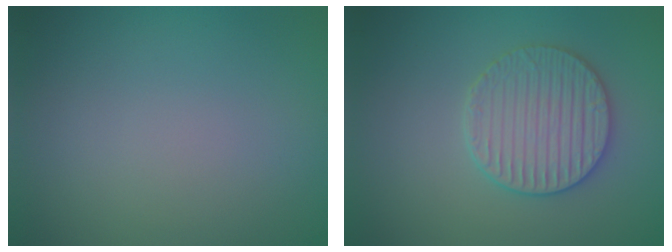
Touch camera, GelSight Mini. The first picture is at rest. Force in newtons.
{"total": 4.1, "press": 3.8, "slide": 1.4}